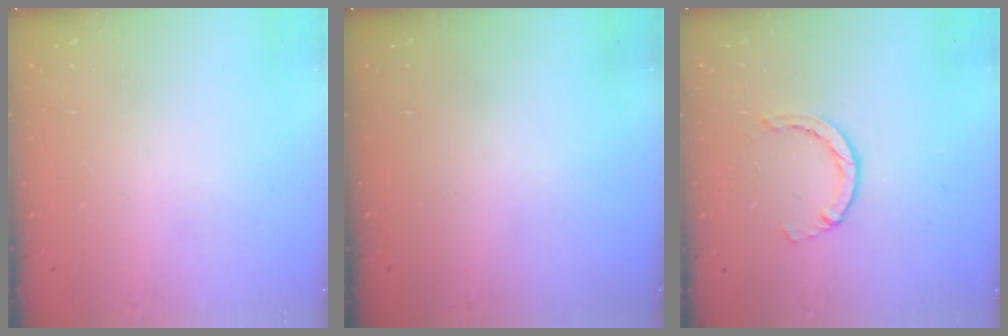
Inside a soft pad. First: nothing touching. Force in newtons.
{"total": 0.0}
{"total": 2.4, "press": 2.4, "slide": 0.4}